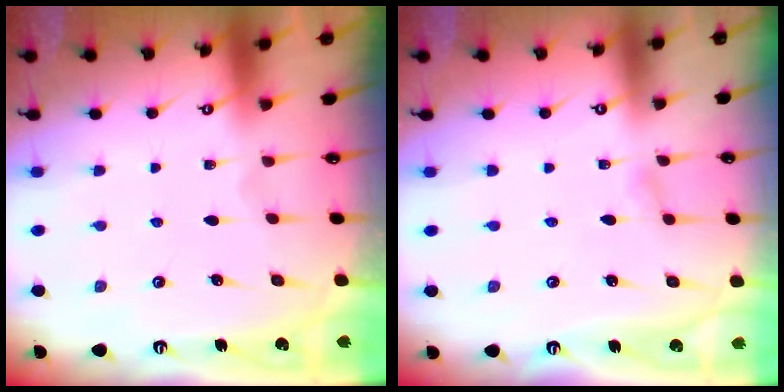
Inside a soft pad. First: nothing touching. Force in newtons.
{"total": 1.9, "press": 1.8, "slide": 0.3}